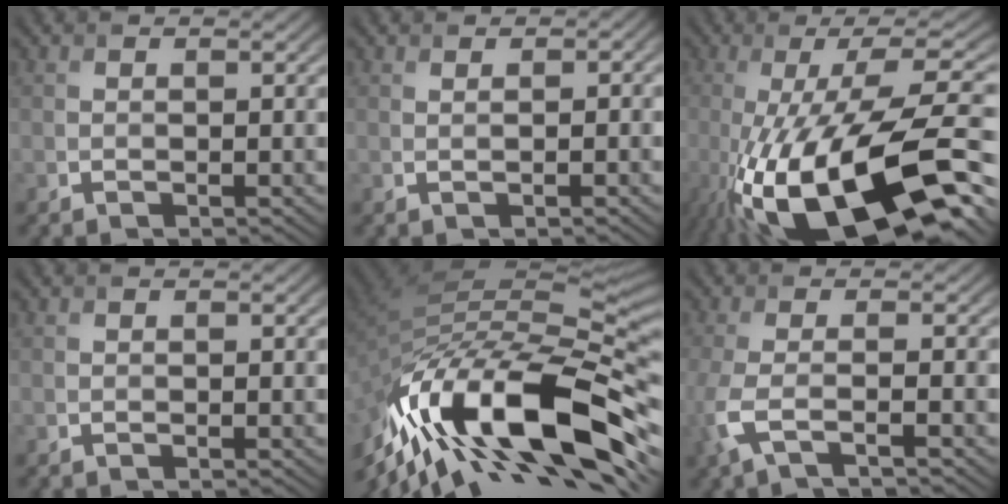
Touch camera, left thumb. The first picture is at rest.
{"total": 1.3, "force": [0.5, 0.4, 1.1], "torque": [-0.015, 0.001, 0.002]}
{"total": 19.6, "force": [-9.1, 5.6, 16.4], "torque": [-0.272, -0.004, -0.152]}
{"total": 0.0}
{"total": 18.1, "force": [-7.4, 6.6, 15.1], "torque": [-0.298, -0.009, -0.135]}
{"total": 4.2, "force": [-2.1, 1.1, 3.4], "torque": [-0.083, -0.016, -0.054]}